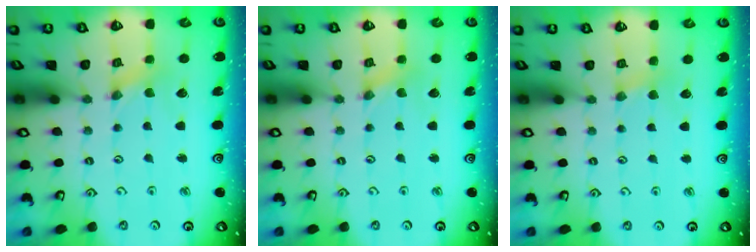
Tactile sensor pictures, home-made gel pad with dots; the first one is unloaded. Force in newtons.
{"total": 0.0}
{"total": 3.2, "press": 3.1, "slide": 0.6}